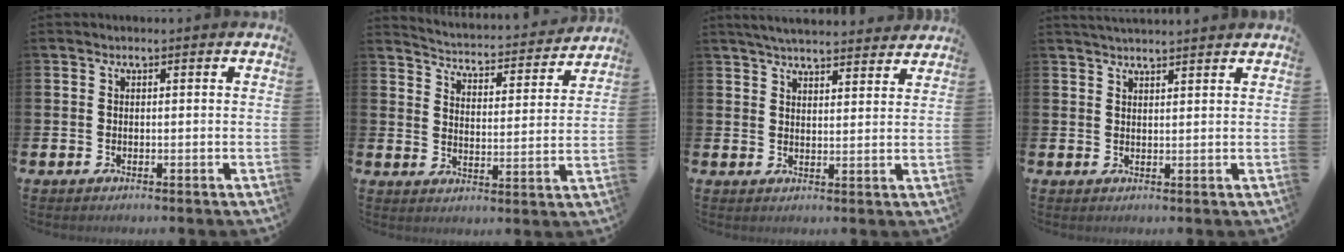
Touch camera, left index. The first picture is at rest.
{"total": 3.9, "force": [3.8, 0.6, 0.4], "torque": [-0.023, -0.040, 0.056]}
{"total": 4.8, "force": [4.7, 0.5, 0.8], "torque": [-0.024, -0.023, 0.084]}
{"total": 2.1, "force": [2.1, -0.1, 0.2], "torque": [-0.005, -0.008, 0.037]}